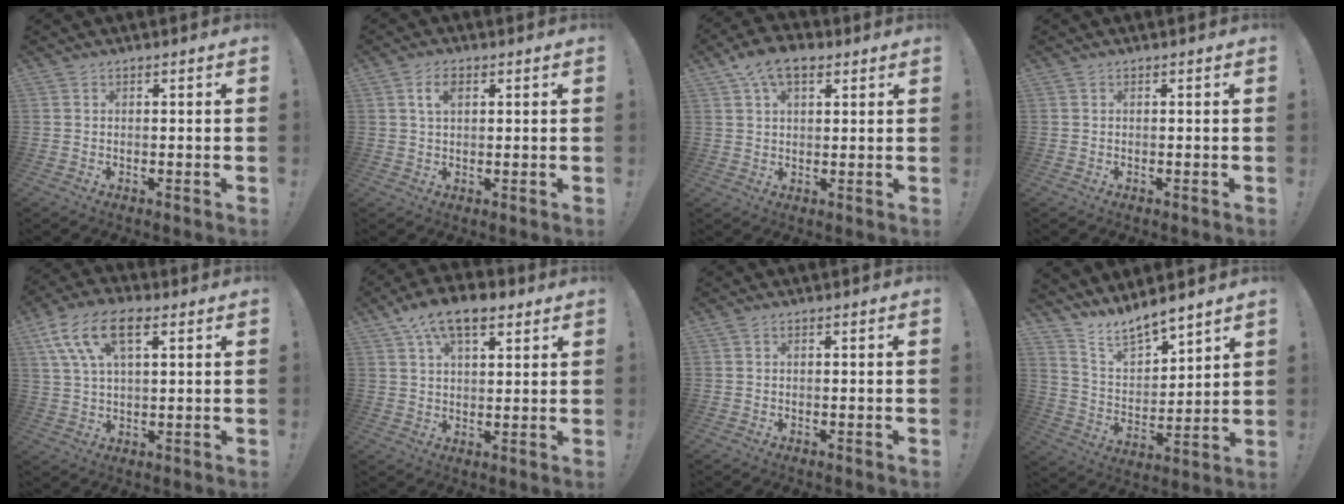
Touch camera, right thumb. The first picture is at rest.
{"total": 4.5, "force": [1.6, 2.5, 3.4], "torque": [-0.055, 0.001, 0.026]}
{"total": 8.8, "force": [4.8, 4.9, 5.6], "torque": [-0.091, -0.007, 0.089]}
{"total": 0.0}
{"total": 13.2, "force": [5.8, 6.6, 9.8], "torque": [-0.183, -0.001, 0.109]}
{"total": 11.4, "force": [6.6, 5.5, 7.5], "torque": [-0.112, -0.020, 0.119]}
{"total": 0.0}
{"total": 10.0, "force": [9.4, 2.5, 1.9], "torque": [-0.048, -0.088, 0.177]}